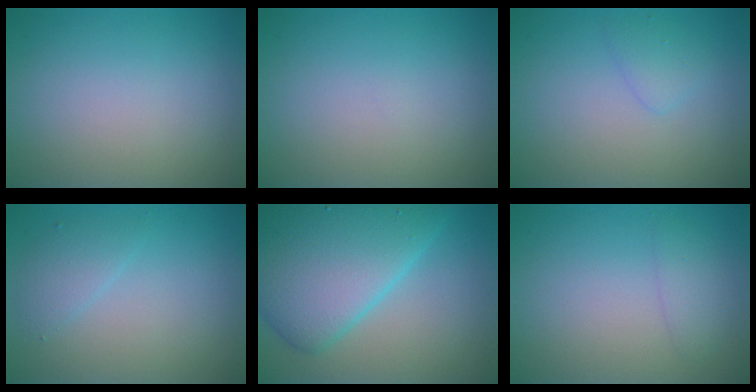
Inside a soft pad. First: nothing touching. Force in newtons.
{"total": 0.0}
{"total": 1.3, "press": 1.3, "slide": 0.1}
{"total": 1.6, "press": 1.6, "slide": 0.3}
{"total": 9.6, "press": 9.6, "slide": 0.4}
{"total": 1.4, "press": 1.4, "slide": 0.1}